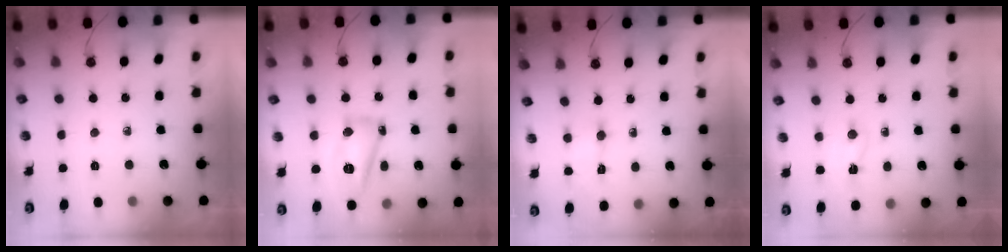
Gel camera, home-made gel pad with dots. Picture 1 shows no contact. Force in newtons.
{"total": 12.1, "press": 12.0, "slide": 1.4}
{"total": 1.6, "press": 1.4, "slide": 0.7}
{"total": 2.2, "press": 1.9, "slide": 1.1}